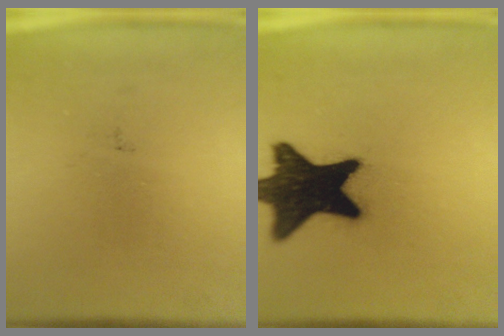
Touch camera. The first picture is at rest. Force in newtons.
{"total": 19.0}